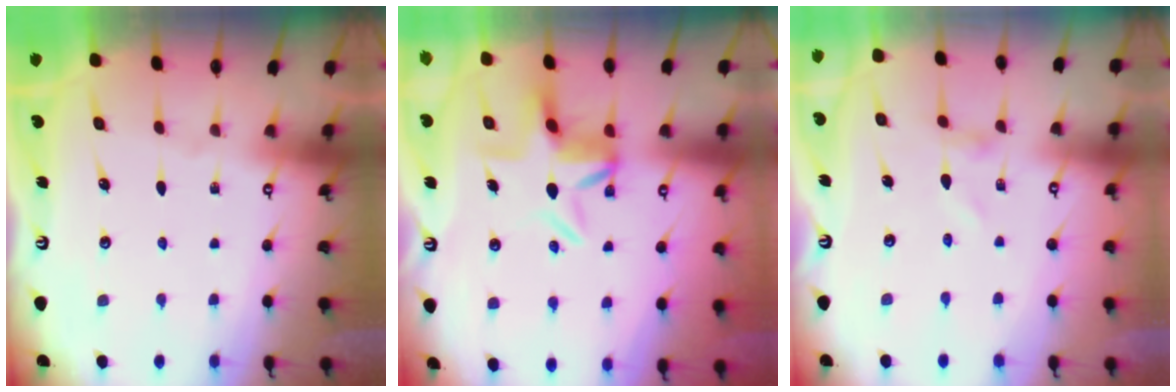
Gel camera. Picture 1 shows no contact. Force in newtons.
{"total": 6.2, "press": 5.7, "slide": 2.4}
{"total": 1.0, "press": 1.0, "slide": 0.0}